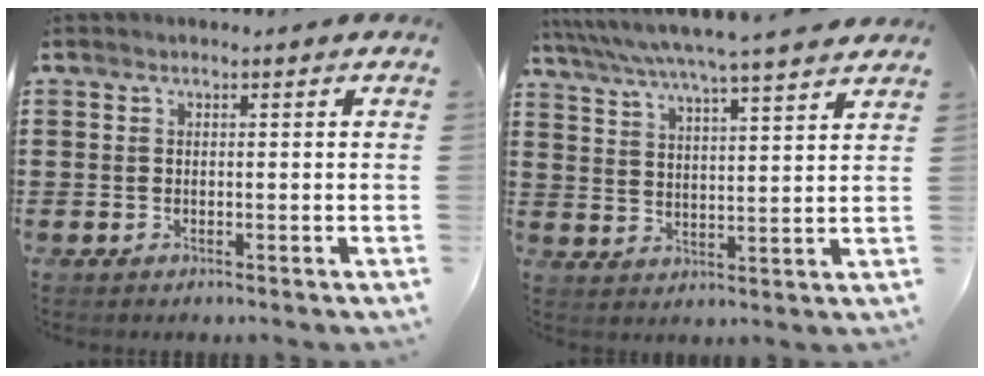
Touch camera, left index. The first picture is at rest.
{"total": 6.0, "force": [5.4, -0.7, 2.7], "torque": [-0.071, -0.033, 0.090]}